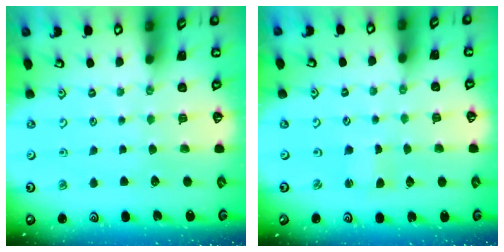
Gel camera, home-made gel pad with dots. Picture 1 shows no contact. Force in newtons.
{"total": 1.3, "press": 1.2, "slide": 0.1}